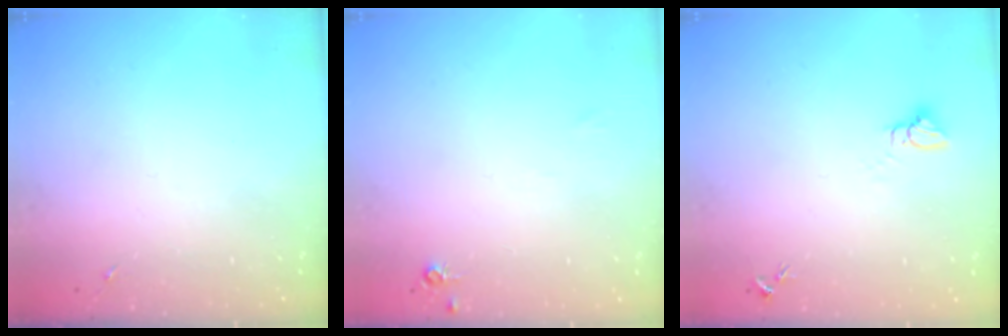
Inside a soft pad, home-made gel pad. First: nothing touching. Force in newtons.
{"total": 4.7, "press": 4.7, "slide": 0.7}
{"total": 3.0, "press": 3.0, "slide": 0.1}